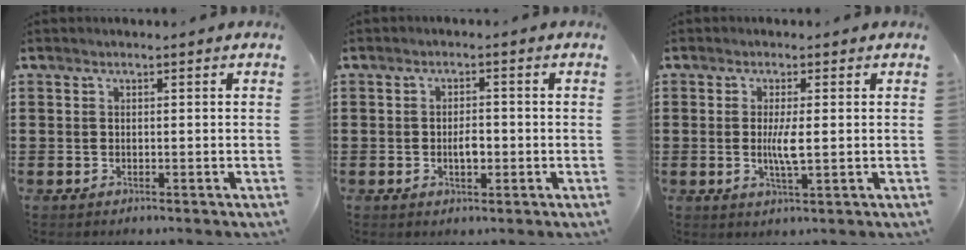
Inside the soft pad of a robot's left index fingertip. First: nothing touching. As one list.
[{"total": 2.7, "force": [-0.4, 1.3, 2.4], "torque": [-0.037, 0.001, -0.009]}, {"total": 3.9, "force": [0.2, 0.5, 3.9], "torque": [-0.079, -0.005, -0.001]}]